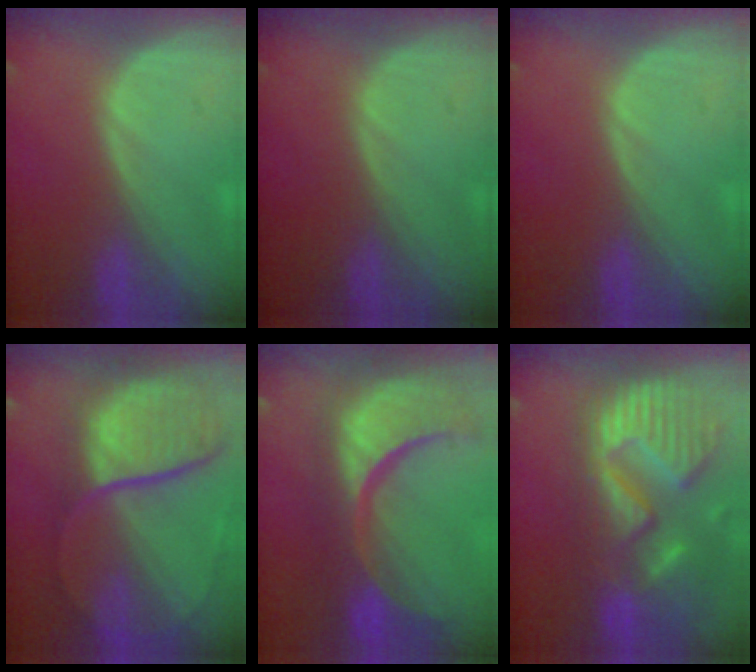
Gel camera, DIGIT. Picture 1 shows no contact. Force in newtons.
{"total": 0.0}
{"total": 0.0}
{"total": 11.7, "press": 9.7, "slide": 6.5}
{"total": 15.5, "press": 12.2, "slide": 9.6}
{"total": 14.1, "press": 11.7, "slide": 7.8}